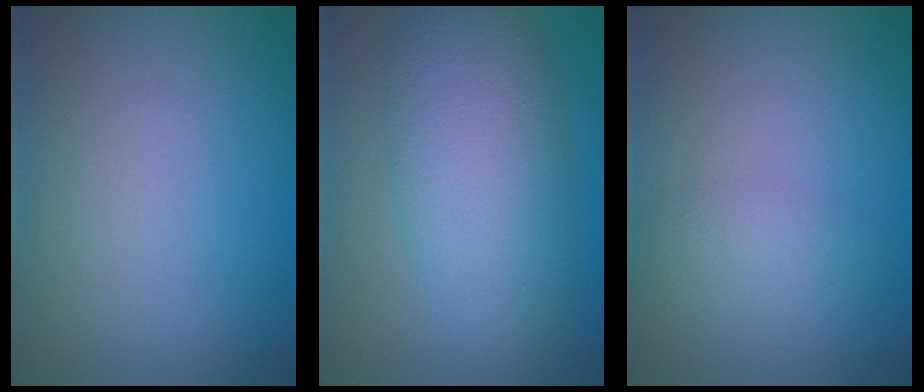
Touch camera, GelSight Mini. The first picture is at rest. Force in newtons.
{"total": 8.7, "press": 8.7, "slide": 0.1}
{"total": 1.9, "press": 1.9, "slide": 0.1}